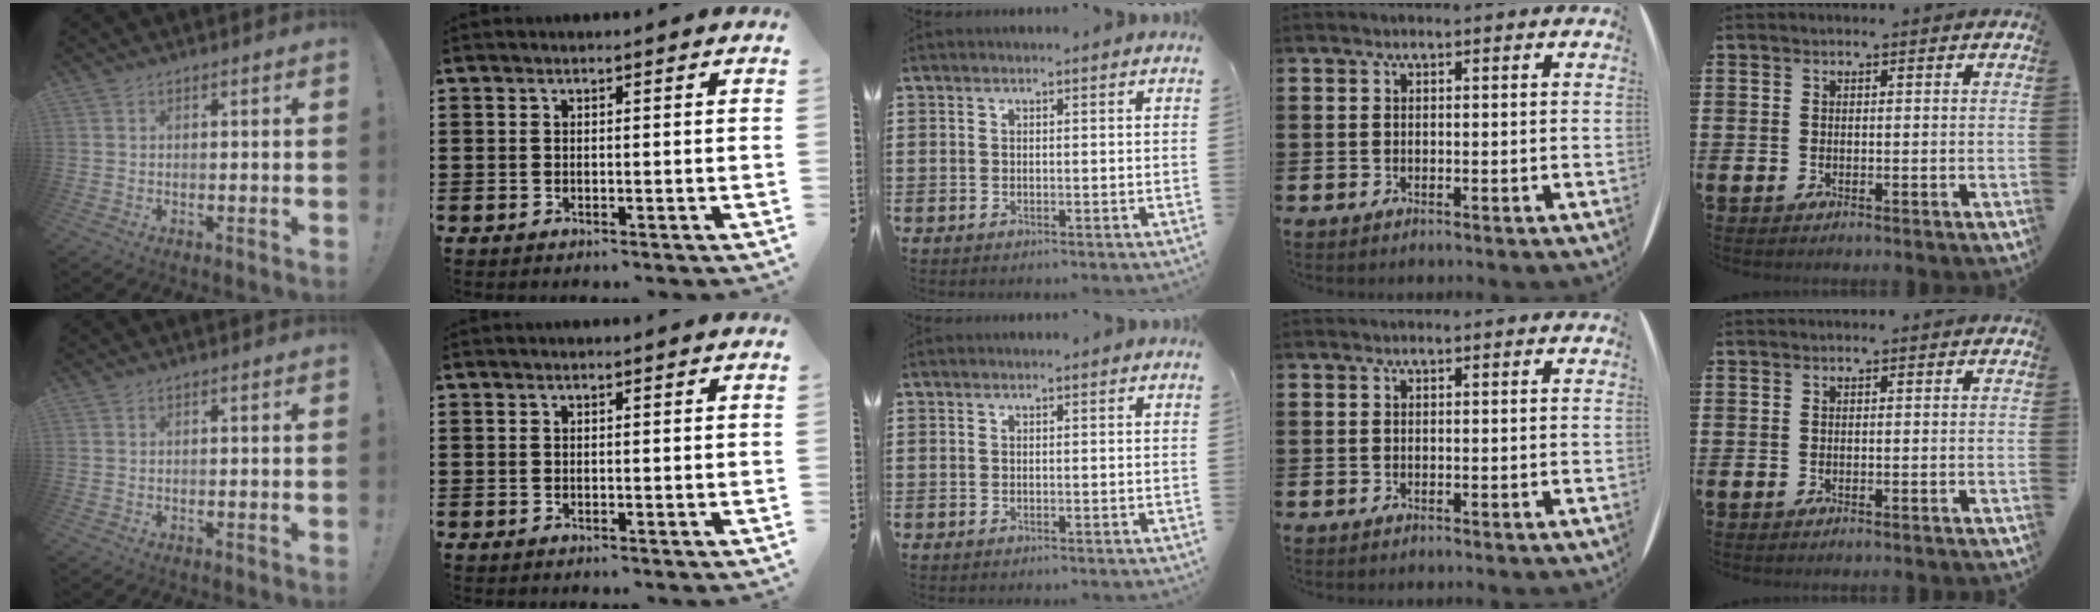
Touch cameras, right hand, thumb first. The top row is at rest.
{}